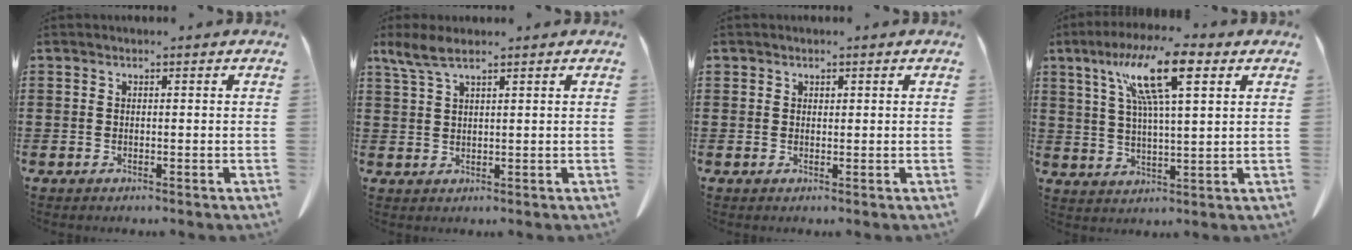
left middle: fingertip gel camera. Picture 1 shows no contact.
{"total": 4.0, "force": [2.6, 0.8, 2.9], "torque": [-0.069, 0.000, 0.046]}
{"total": 0.8, "force": [0.6, 0.5, 0.1], "torque": [-0.005, 0.001, 0.013]}
{"total": 13.5, "force": [6.9, 2.8, 11.3], "torque": [-0.224, 0.000, 0.113]}